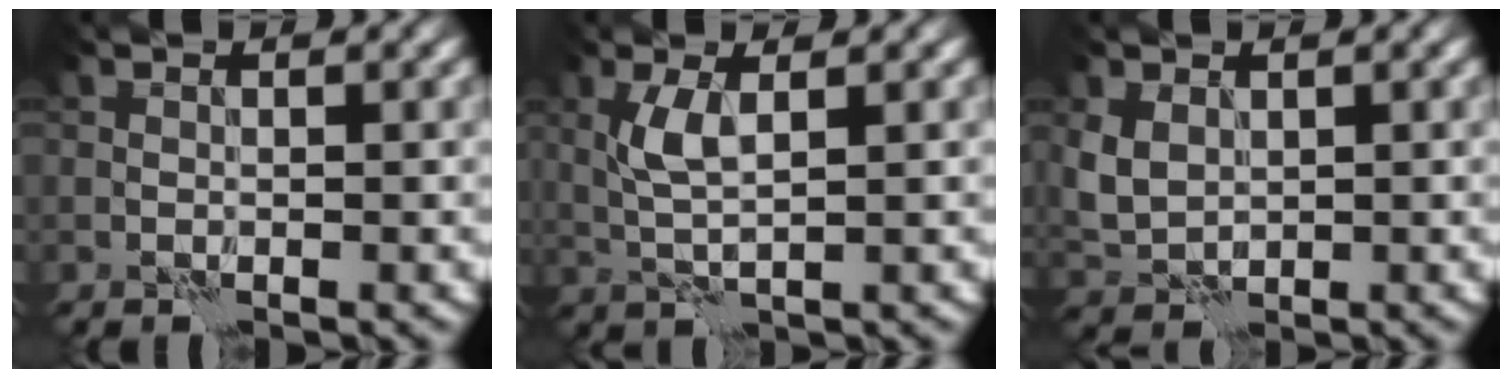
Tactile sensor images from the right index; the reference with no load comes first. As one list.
[{"total": 3.0, "force": [0.7, 0.8, 2.8], "torque": [-0.065, 0.005, 0.015]}, {"total": 3.2, "force": [0.9, 2.3, 2.0], "torque": [-0.053, 0.001, 0.019]}]